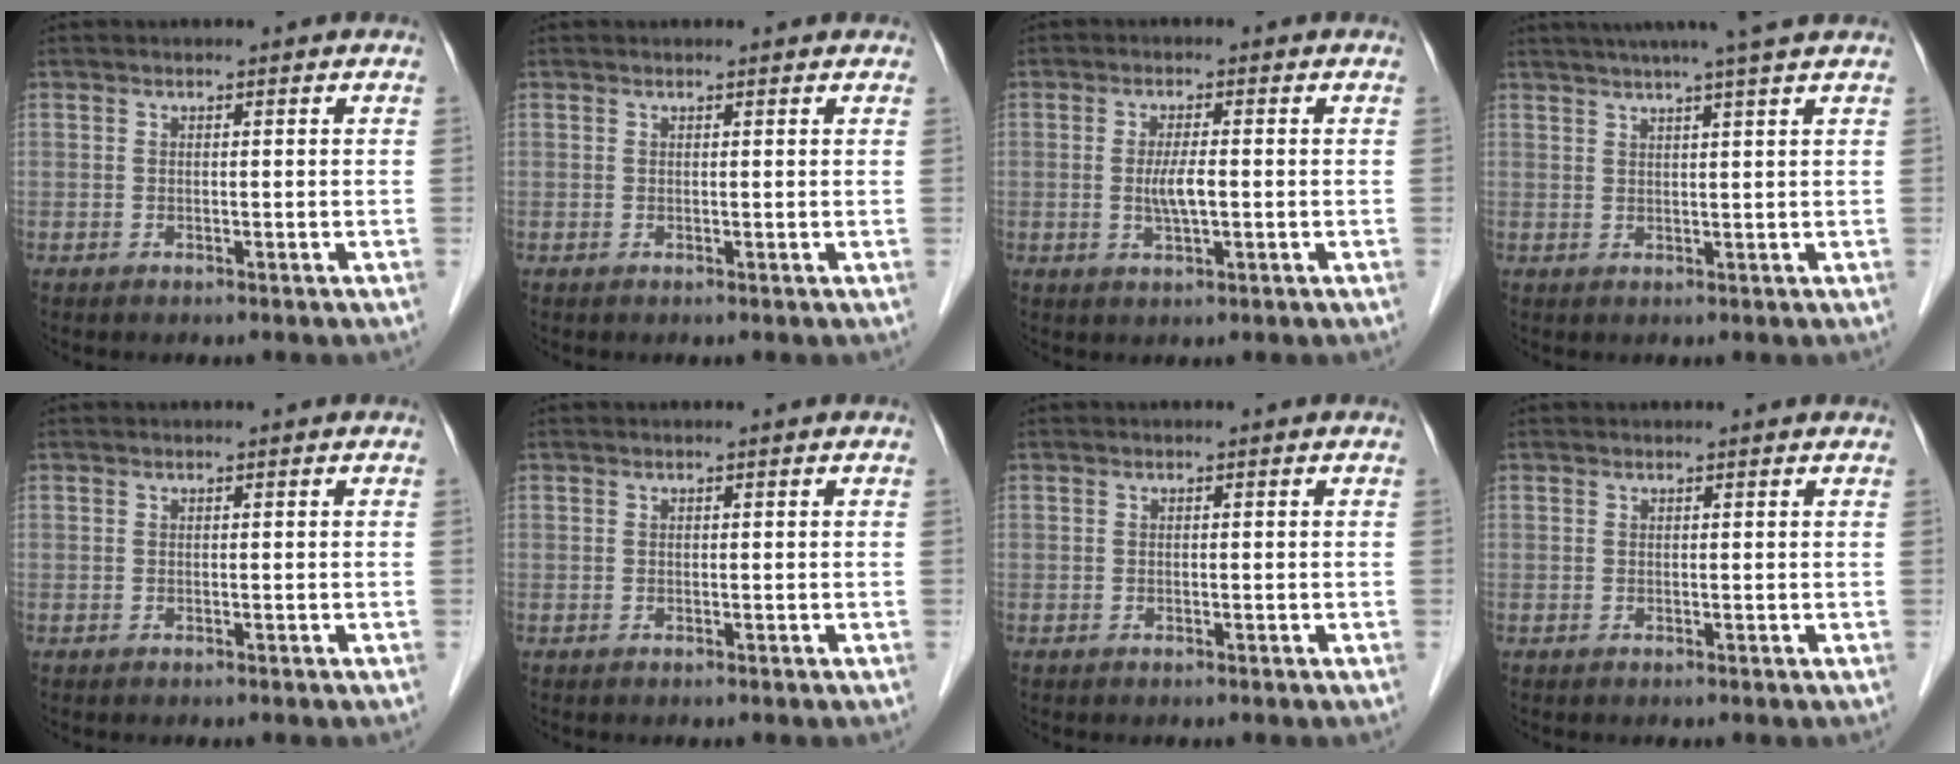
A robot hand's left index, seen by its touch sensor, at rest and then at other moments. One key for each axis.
{"total": 1.5, "fx": 1.4, "fy": 0.4, "fz": 0.3, "tx": -0.012, "ty": 0.007, "tz": 0.011}
{"total": 3.5, "fx": -0.4, "fy": 0.6, "fz": 3.4, "tx": -0.070, "ty": -0.003, "tz": -0.006}
{"total": 9.4, "fx": 7.7, "fy": -1.1, "fz": 5.2, "tx": -0.079, "ty": 0.022, "tz": 0.094}
{"total": 0.0}
{"total": 0.0}
{"total": 0.0}
{"total": 0.9, "fx": 0.9, "fy": 0.1, "fz": 0.1, "tx": -0.009, "ty": 0.002, "tz": 0.007}